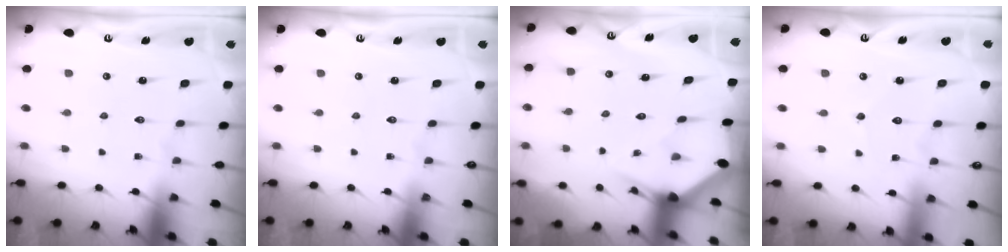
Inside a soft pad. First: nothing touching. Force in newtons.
{"total": 0.0}
{"total": 2.8, "press": 2.8, "slide": 0.1}
{"total": 2.8, "press": 2.7, "slide": 0.4}